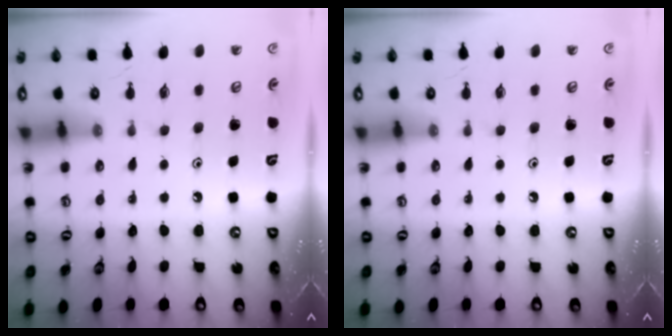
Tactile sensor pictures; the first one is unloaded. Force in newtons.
{"total": 0.0}